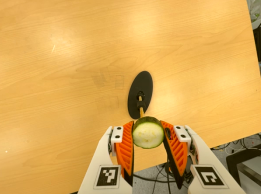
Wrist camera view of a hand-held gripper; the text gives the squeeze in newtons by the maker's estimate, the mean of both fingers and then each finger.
{"total": 11.5, "left": 10.7, "right": 12.4}